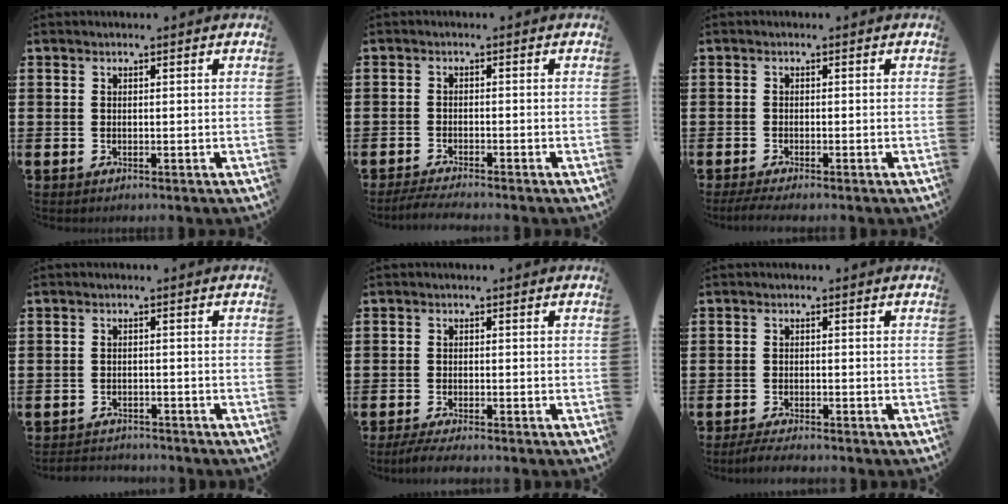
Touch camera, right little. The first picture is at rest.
{"total": 1.8, "force": [-1.6, 0.0, 0.8], "torque": [-0.013, 0.004, -0.032]}
{"total": 1.3, "force": [-0.8, 0.1, 0.9], "torque": [-0.015, -0.002, -0.016]}
{"total": 1.8, "force": [-1.7, 0.1, -0.2], "torque": [-0.003, 0.003, -0.039]}
{"total": 1.8, "force": [-1.5, 0.1, 1.0], "torque": [-0.017, 0.002, -0.029]}
{"total": 1.9, "force": [-1.7, 0.1, 0.7], "torque": [-0.012, 0.005, -0.034]}